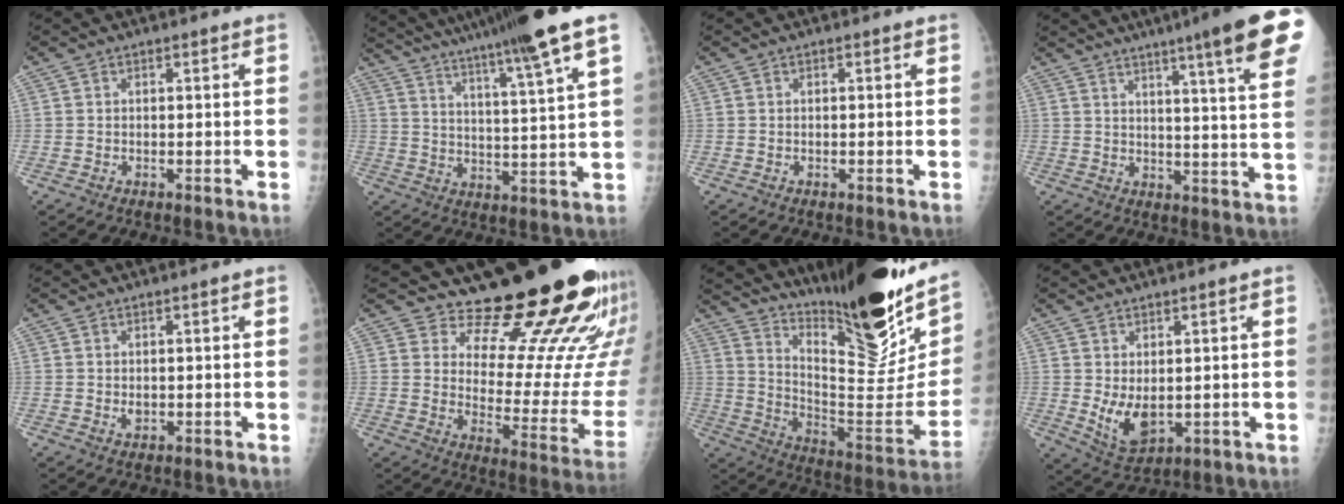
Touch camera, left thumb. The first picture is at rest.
{"total": 19.7, "force": [15.0, -0.9, 12.8], "torque": [-0.202, -0.062, 0.221]}
{"total": 0.0}
{"total": 18.5, "force": [11.4, 0.9, 14.6], "torque": [-0.179, -0.043, 0.136]}
{"total": 1.3, "force": [0.3, 0.7, 1.0], "torque": [-0.013, -0.003, 0.010]}
{"total": 22.0, "force": [17.7, 6.3, 11.4], "torque": [-0.115, -0.159, 0.233]}
{"total": 30.6, "force": [21.7, 6.8, 20.4], "torque": [-0.289, -0.120, 0.334]}
{"total": 6.7, "force": [0.3, 3.5, 5.7], "torque": [-0.090, -0.013, 0.025]}